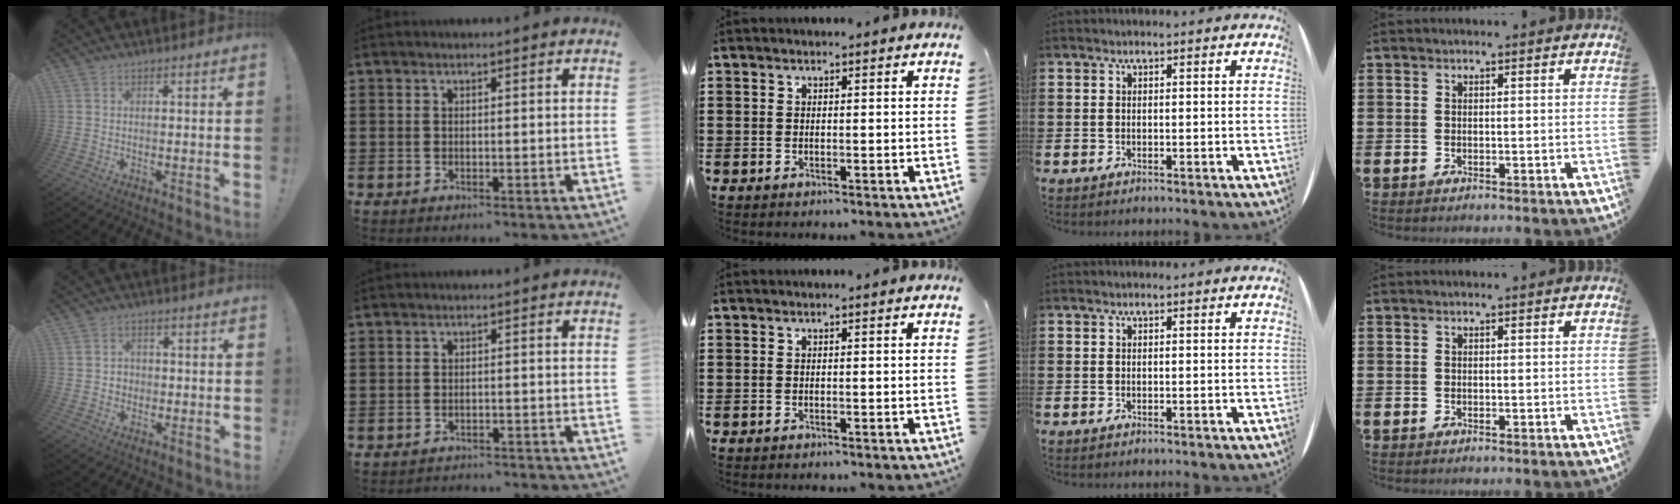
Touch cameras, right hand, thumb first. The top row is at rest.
{"thumb": {"total": 2.6, "force": [-0.5, 2.4, 0.9], "torque": [-0.015, 0.002, -0.011]}, "index": {"total": 1.7, "force": [-1.7, 0.1, -0.3], "torque": [0.001, 0.004, -0.038]}}